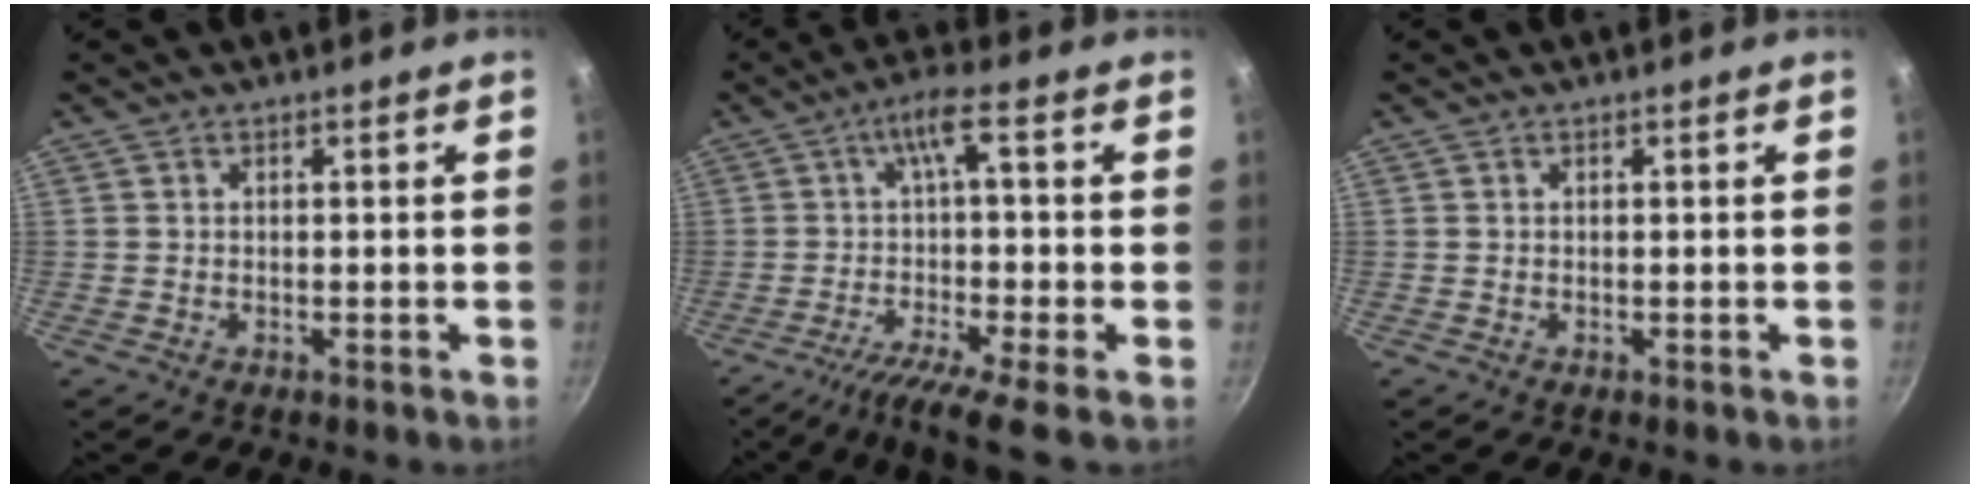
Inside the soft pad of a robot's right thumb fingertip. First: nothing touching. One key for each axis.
{"total": 11.1, "fx": -4.8, "fy": -0.7, "fz": 10.0, "tx": -0.176, "ty": 0.020, "tz": -0.085}
{"total": 0.0}